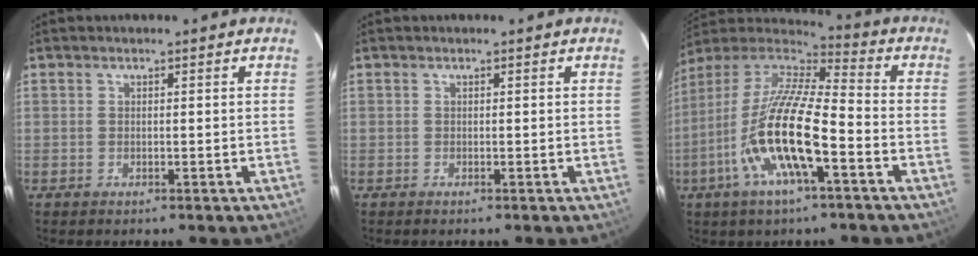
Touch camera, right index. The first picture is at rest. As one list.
[{"total": 0.0}, {"total": 19.0, "force": [-7.1, 4.4, 17.1], "torque": [-0.326, -0.025, -0.145]}]